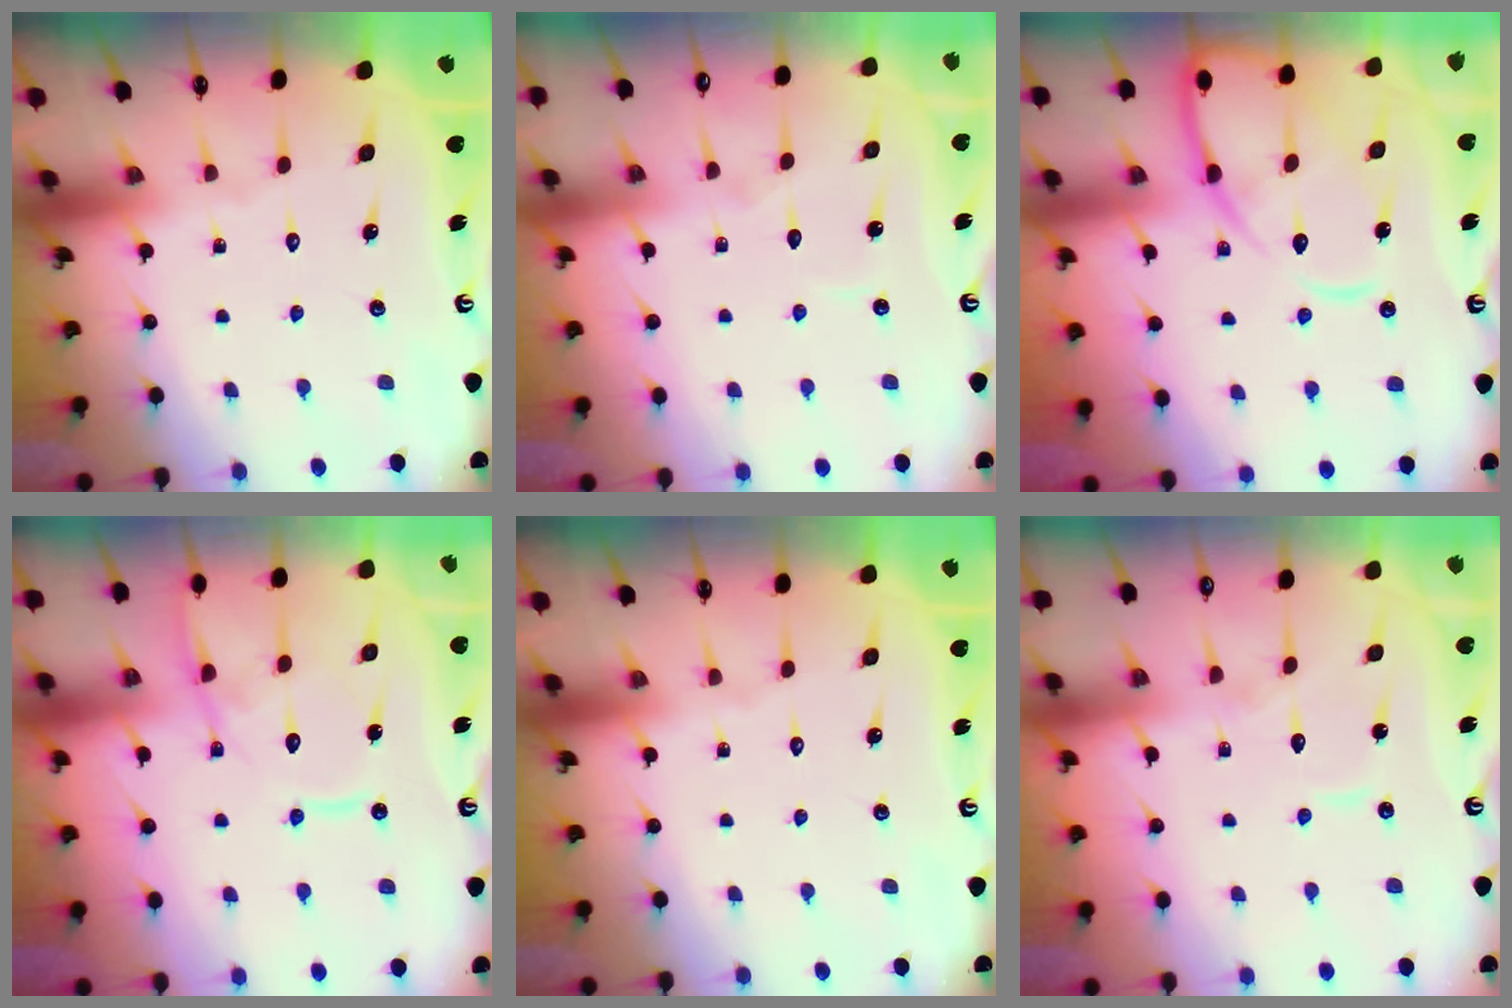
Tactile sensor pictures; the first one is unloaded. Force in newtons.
{"total": 3.2, "press": 3.2, "slide": 0.3}
{"total": 12.7, "press": 12.6, "slide": 1.3}
{"total": 13.6, "press": 13.6, "slide": 1.4}
{"total": 0.0}
{"total": 5.5, "press": 5.5, "slide": 0.6}